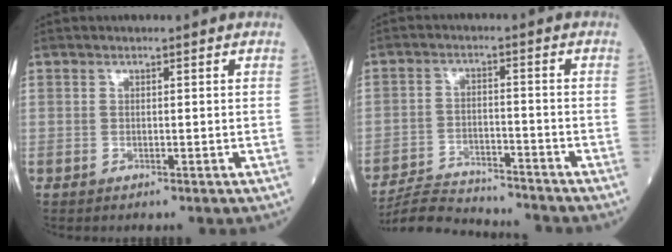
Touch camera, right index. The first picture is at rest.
{"total": 10.7, "force": [-10.5, 0.5, 1.7], "torque": [-0.029, 0.006, -0.178]}